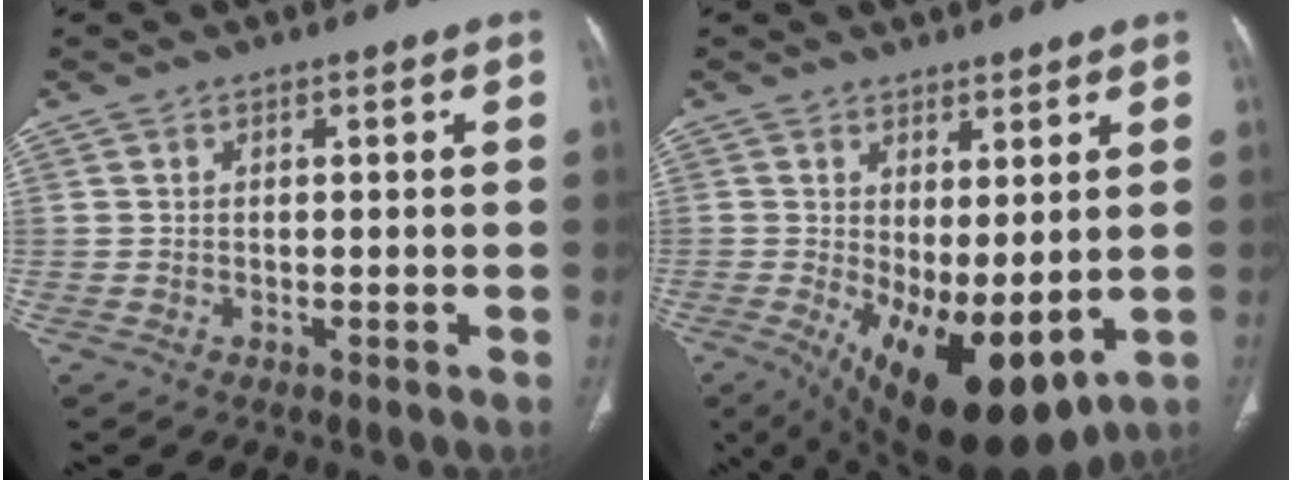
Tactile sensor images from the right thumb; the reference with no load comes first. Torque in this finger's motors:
{"motor_torque": [-0.01, 1.47, 0.35, -0.17, 0.19]}